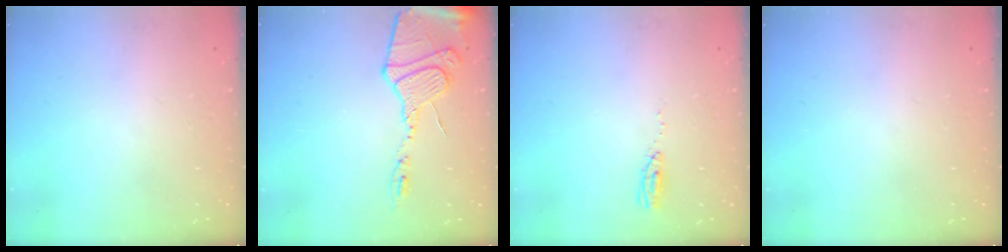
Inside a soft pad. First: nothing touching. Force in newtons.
{"total": 14.7, "press": 14.7, "slide": 1.6}
{"total": 3.7, "press": 3.4, "slide": 1.5}
{"total": 0.0}